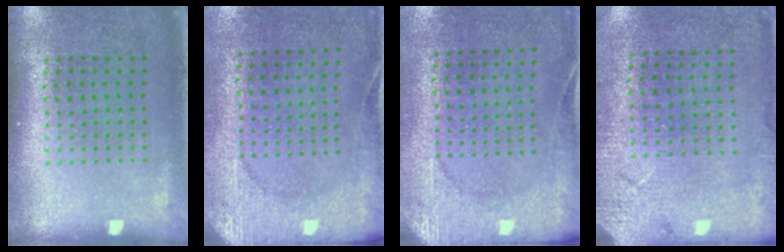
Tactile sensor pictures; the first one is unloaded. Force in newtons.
{"total": 2.7, "press": 2.3, "slide": 1.3}
{"total": 2.7, "press": 2.2, "slide": 1.5}
{"total": 2.6, "press": 2.4, "slide": 0.9}